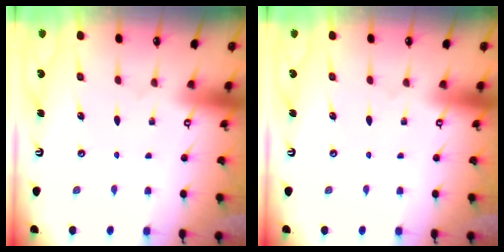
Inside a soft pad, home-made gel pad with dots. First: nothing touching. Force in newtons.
{"total": 0.0}